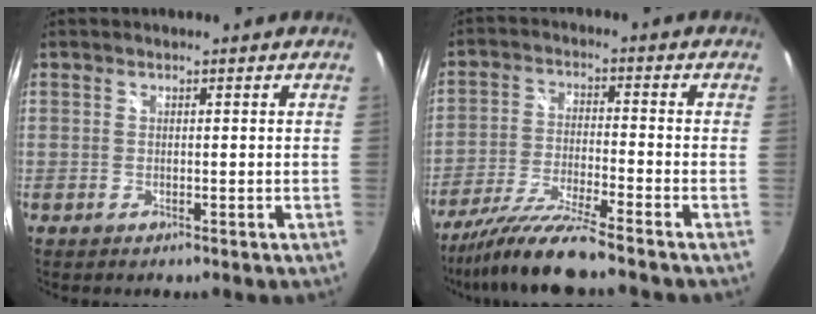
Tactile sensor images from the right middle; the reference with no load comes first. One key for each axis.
{"total": 10.7, "fx": -9.4, "fy": -1.1, "fz": 5.1, "tx": -0.109, "ty": -0.018, "tz": -0.173}